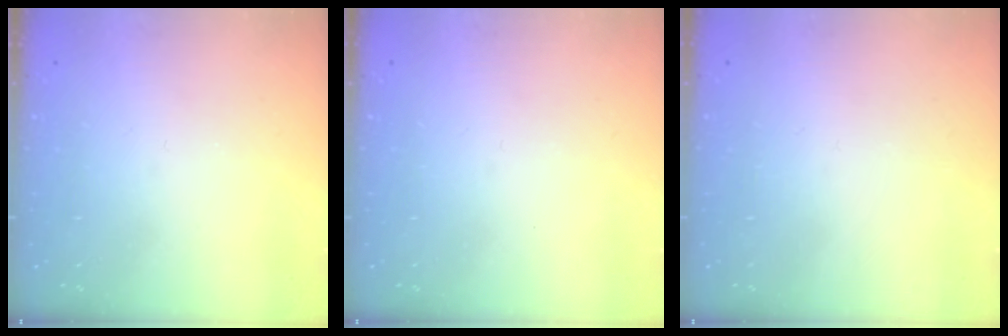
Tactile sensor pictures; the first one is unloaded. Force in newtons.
{"total": 0.0}
{"total": 1.8, "press": 1.8, "slide": 0.1}